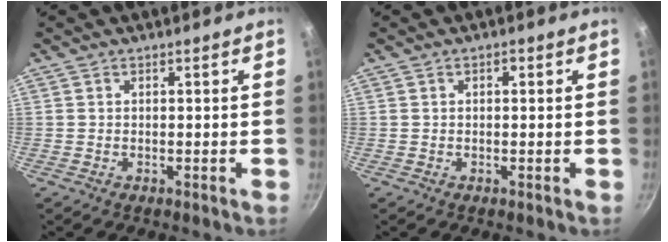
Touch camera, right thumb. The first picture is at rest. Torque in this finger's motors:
{"motor_torque": [-0.03, -0.28, -0.50, 0.28, -0.01]}